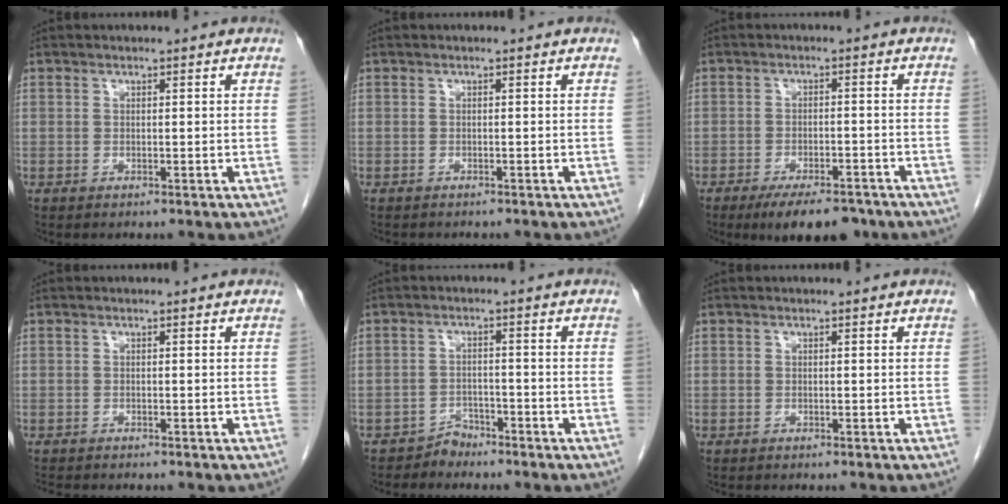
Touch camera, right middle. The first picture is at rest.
{"total": 2.8, "force": [-2.4, 0.9, 1.0], "torque": [-0.014, -0.004, -0.027]}
{"total": 8.6, "force": [-6.6, 3.0, 4.6], "torque": [-0.064, -0.003, -0.100]}
{"total": 3.5, "force": [-3.1, 0.8, 1.4], "torque": [-0.020, -0.007, -0.045]}
{"total": 2.5, "force": [-2.2, 0.9, -0.5], "torque": [0.010, 0.002, -0.039]}
{"total": 0.6, "force": [-0.6, 0.1, 0.2], "torque": [-0.004, 0.000, -0.009]}